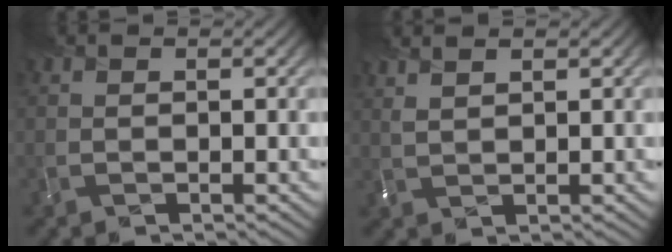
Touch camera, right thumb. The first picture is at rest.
{"total": 2.9, "force": [2.2, 0.9, 1.7], "torque": [-0.035, 0.006, 0.033]}